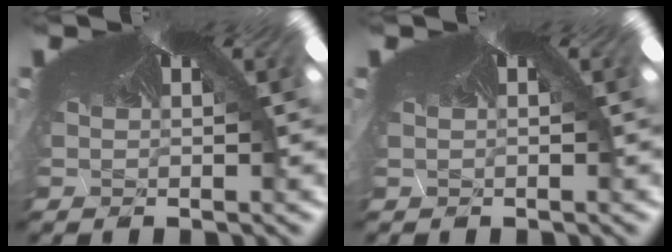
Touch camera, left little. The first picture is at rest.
{"total": 0.5, "force": [-0.3, 0.4, 0.0], "torque": [-0.007, -0.004, -0.001]}